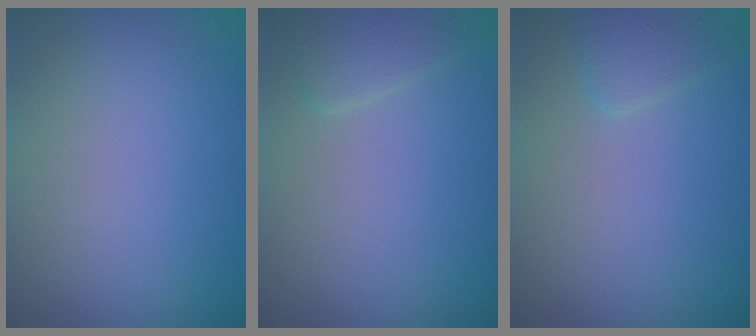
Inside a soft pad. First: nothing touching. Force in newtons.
{"total": 1.9, "press": 1.9, "slide": 0.1}
{"total": 1.5, "press": 1.5, "slide": 0.1}